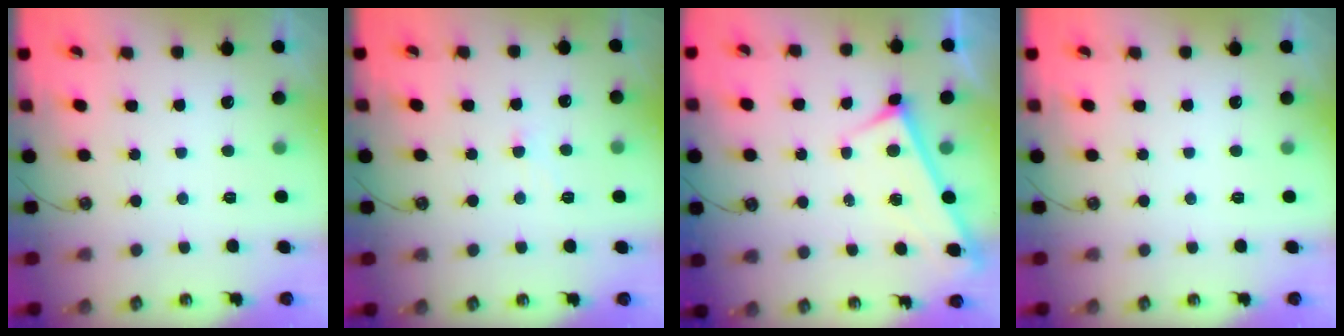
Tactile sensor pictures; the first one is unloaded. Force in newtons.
{"total": 2.4, "press": 2.3, "slide": 0.5}
{"total": 3.2, "press": 3.2, "slide": 0.3}
{"total": 0.0}